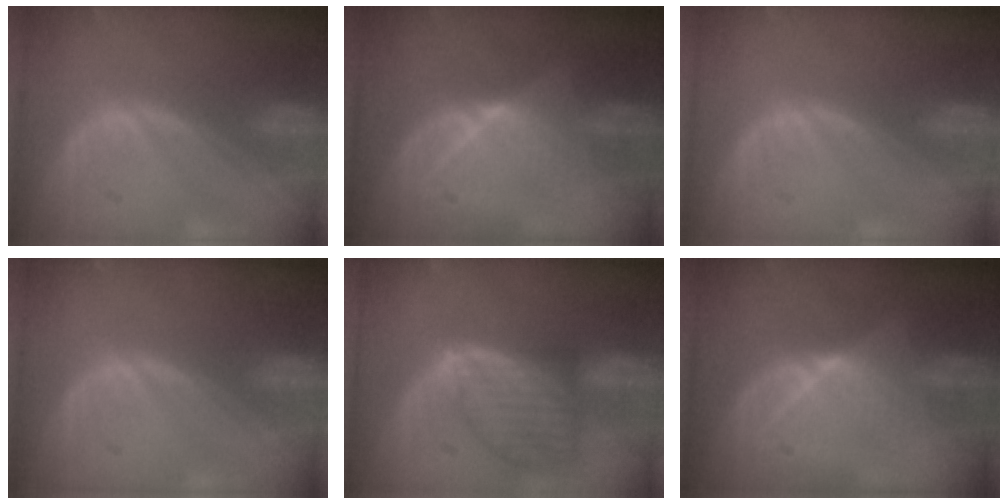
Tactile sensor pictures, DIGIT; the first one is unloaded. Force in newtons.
{"total": 6.6, "press": 5.9, "slide": 2.9}
{"total": 0.0}
{"total": 0.0}
{"total": 8.3, "press": 7.5, "slide": 3.5}
{"total": 6.6, "press": 5.9, "slide": 2.9}